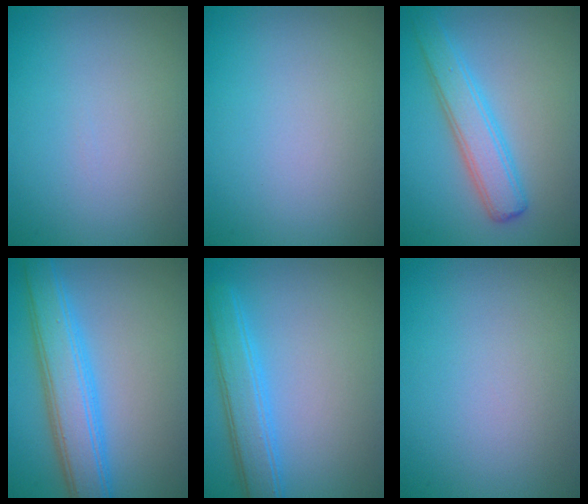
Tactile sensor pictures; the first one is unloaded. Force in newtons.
{"total": 0.0}
{"total": 3.9, "press": 3.9, "slide": 0.1}
{"total": 6.0, "press": 6.0, "slide": 0.1}
{"total": 3.7, "press": 3.7, "slide": 0.1}
{"total": 0.0}